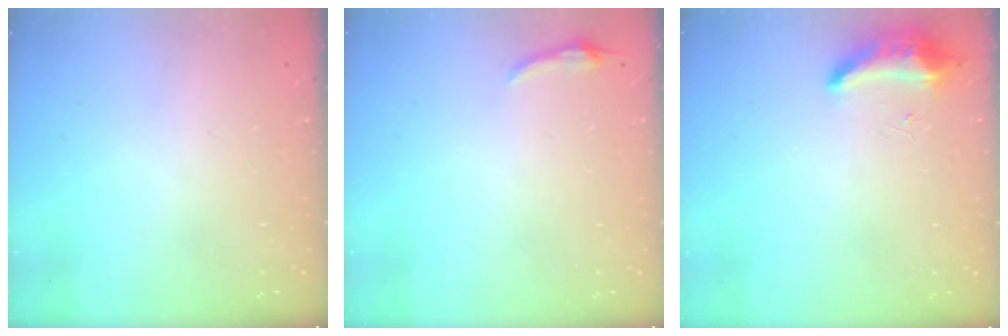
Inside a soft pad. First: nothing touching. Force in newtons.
{"total": 4.2, "press": 3.6, "slide": 2.0}
{"total": 8.0, "press": 8.0, "slide": 0.4}